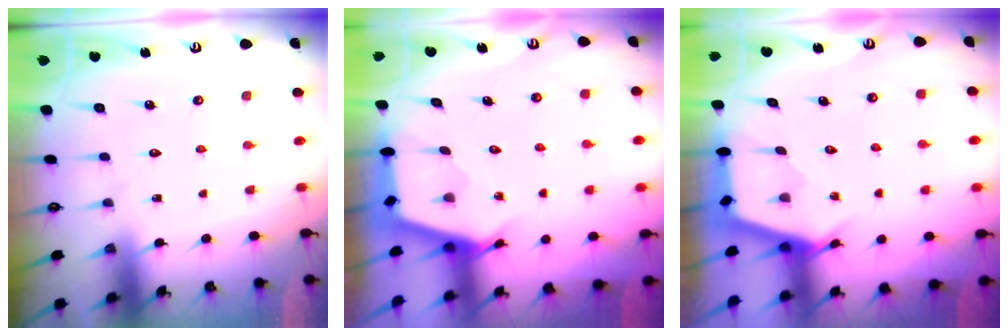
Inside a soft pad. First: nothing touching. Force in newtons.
{"total": 2.6, "press": 2.6, "slide": 0.3}
{"total": 2.5, "press": 2.5, "slide": 0.4}